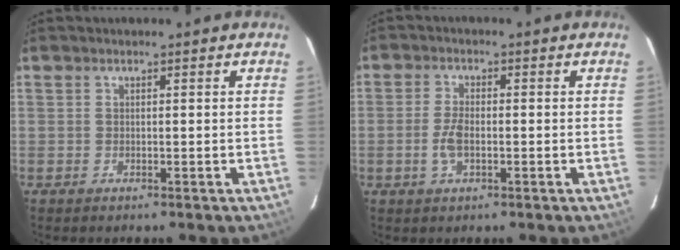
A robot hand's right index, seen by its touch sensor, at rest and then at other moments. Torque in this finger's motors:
{"motor_torque": [0.45, -0.30, 0.32, 0.05]}